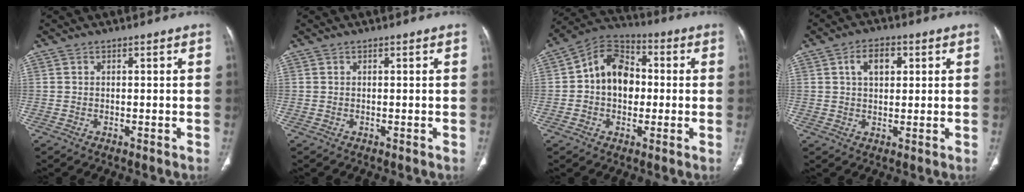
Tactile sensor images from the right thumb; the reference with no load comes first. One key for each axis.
{"total": 0.0}
{"total": 11.6, "fx": 0.3, "fy": 8.6, "fz": 7.8, "tx": -0.098, "ty": 0.028, "tz": -0.009}
{"total": 5.7, "fx": 1.8, "fy": 3.5, "fz": 4.1, "tx": -0.055, "ty": 0.003, "tz": 0.026}